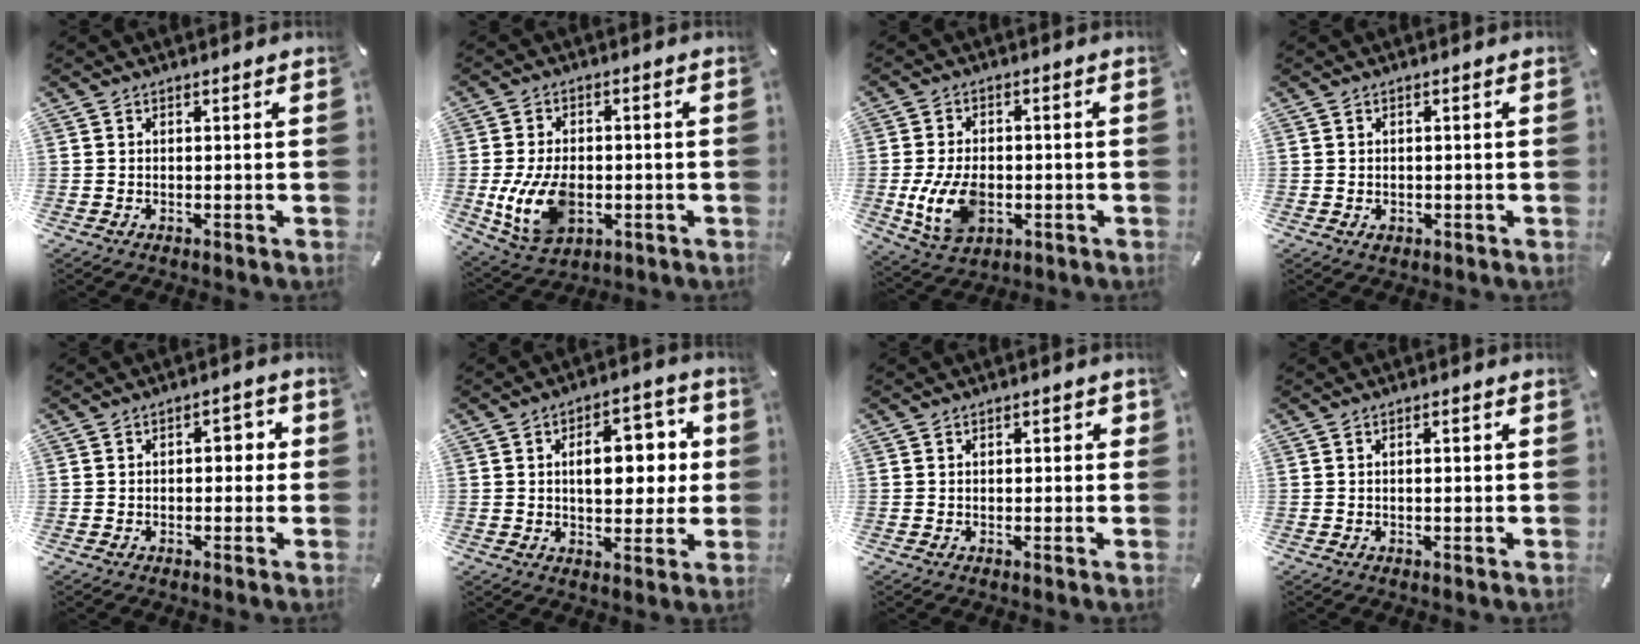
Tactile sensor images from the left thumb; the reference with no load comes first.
{"total": 12.2, "force": [-2.5, 8.1, 8.8], "torque": [-0.189, 0.000, -0.042]}
{"total": 10.9, "force": [-2.2, 7.3, 7.8], "torque": [-0.168, -0.001, -0.038]}
{"total": 1.4, "force": [-0.4, 1.2, 0.7], "torque": [-0.014, 0.004, -0.009]}
{"total": 3.8, "force": [-0.3, 2.4, 3.0], "torque": [-0.035, 0.006, -0.016]}
{"total": 12.8, "force": [2.1, 7.7, 9.9], "torque": [-0.123, -0.004, 0.027]}
{"total": 1.4, "force": [-0.1, 1.0, 1.0], "torque": [-0.009, 0.004, -0.006]}
{"total": 1.7, "force": [-0.2, 0.8, 1.5], "torque": [-0.027, 0.005, -0.005]}